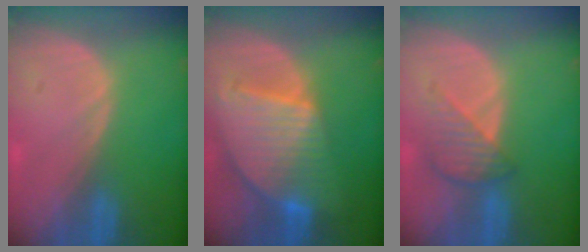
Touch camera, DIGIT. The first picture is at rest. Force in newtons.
{"total": 9.6, "press": 8.4, "slide": 4.8}
{"total": 4.5, "press": 4.2, "slide": 1.7}